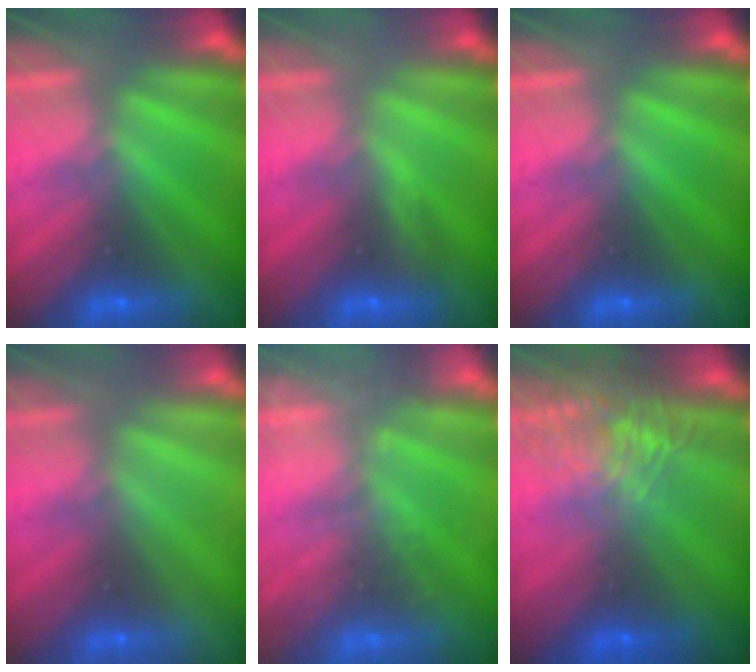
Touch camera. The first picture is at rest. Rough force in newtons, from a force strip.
{"total": 2.9}
{"total": 0.0}
{"total": 2.9}
{"total": 1.9}
{"total": 7.0}